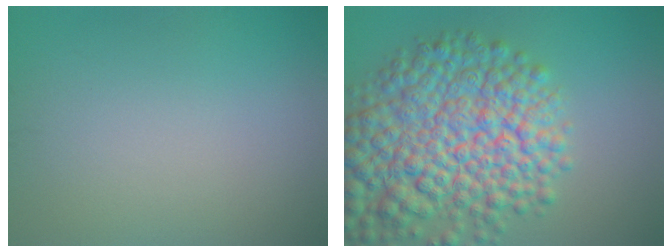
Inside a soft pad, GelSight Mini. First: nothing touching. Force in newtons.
{"total": 11.5, "press": 11.5, "slide": 0.4}